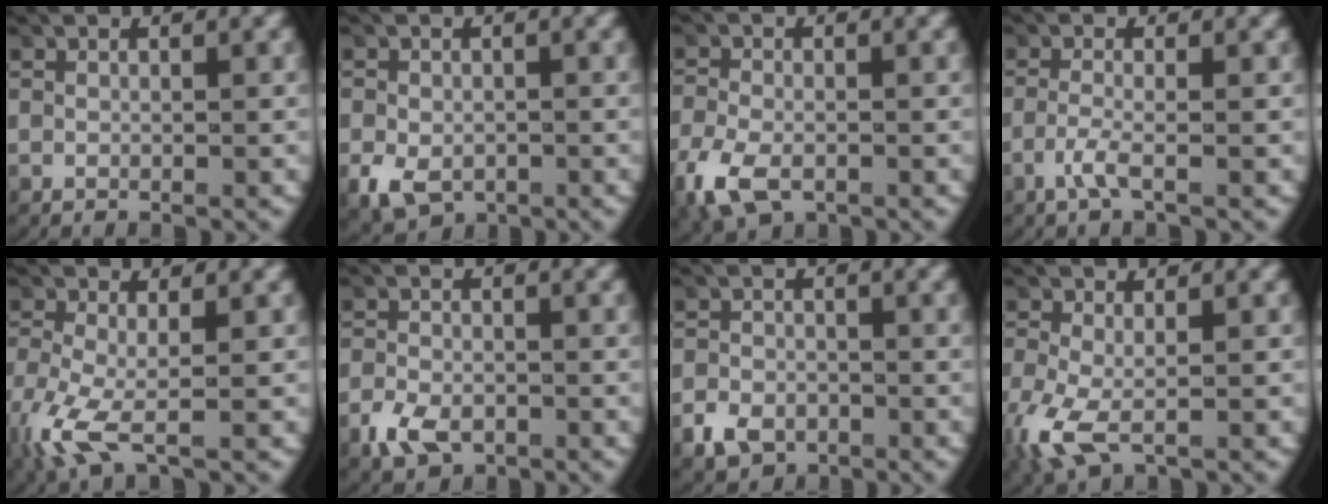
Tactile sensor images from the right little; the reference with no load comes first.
{"total": 4.1, "force": [-1.9, 3.1, 1.9], "torque": [-0.049, -0.032, -0.016]}
{"total": 4.3, "force": [-2.4, 2.8, 2.3], "torque": [-0.074, -0.021, -0.029]}
{"total": 1.9, "force": [-1.4, 0.2, 1.4], "torque": [-0.042, -0.013, -0.021]}
{"total": 3.8, "force": [-1.4, 2.0, 2.9], "torque": [-0.096, -0.029, -0.012]}
{"total": 3.6, "force": [-2.3, 2.3, 1.5], "torque": [-0.039, -0.013, -0.035]}
{"total": 3.0, "force": [-2.0, 2.1, 0.7], "torque": [-0.017, -0.012, -0.033]}
{"total": 3.7, "force": [-1.4, 2.2, 2.6], "torque": [-0.084, -0.027, -0.013]}